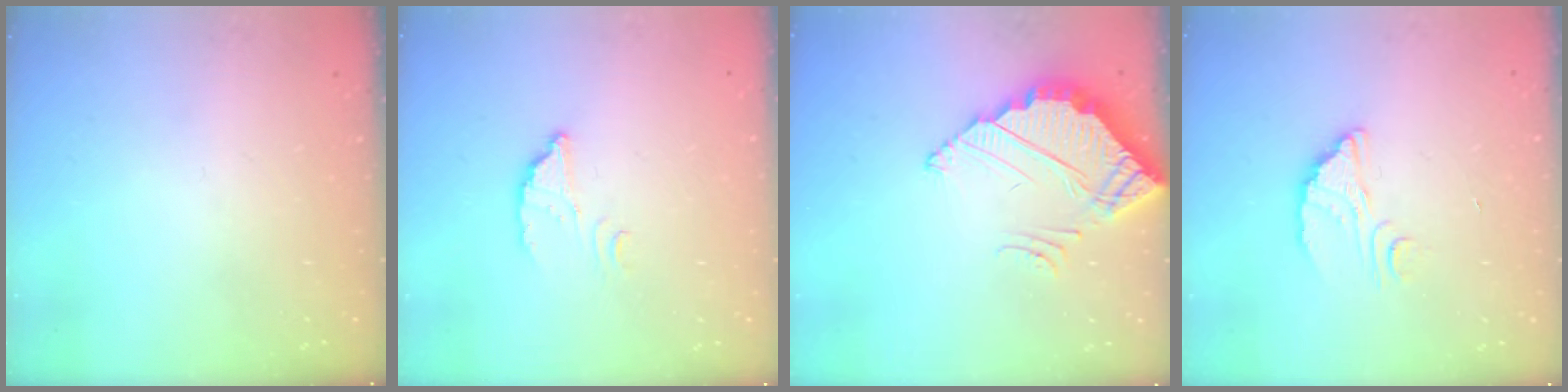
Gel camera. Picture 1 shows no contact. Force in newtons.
{"total": 2.4, "press": 2.4, "slide": 0.3}
{"total": 3.9, "press": 3.8, "slide": 0.3}
{"total": 3.1, "press": 3.1, "slide": 0.2}